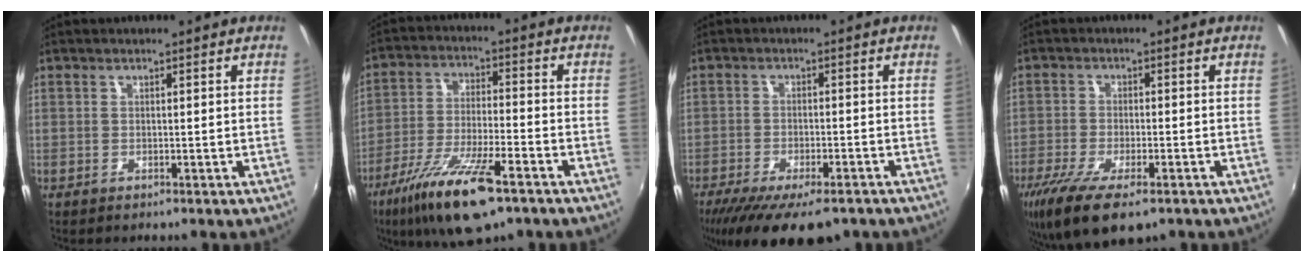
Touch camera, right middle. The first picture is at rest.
{"total": 15.3, "force": [-9.8, 3.7, 11.2], "torque": [-0.225, -0.040, -0.179]}
{"total": 14.8, "force": [-11.0, 4.5, 8.8], "torque": [-0.182, -0.050, -0.170]}
{"total": 13.3, "force": [-8.4, 4.5, 9.2], "torque": [-0.199, -0.049, -0.143]}